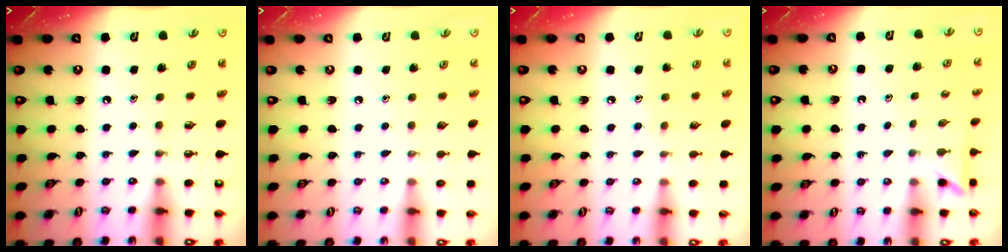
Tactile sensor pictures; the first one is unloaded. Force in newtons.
{"total": 0.0}
{"total": 4.6, "press": 4.6, "slide": 0.5}
{"total": 2.5, "press": 2.5, "slide": 0.3}